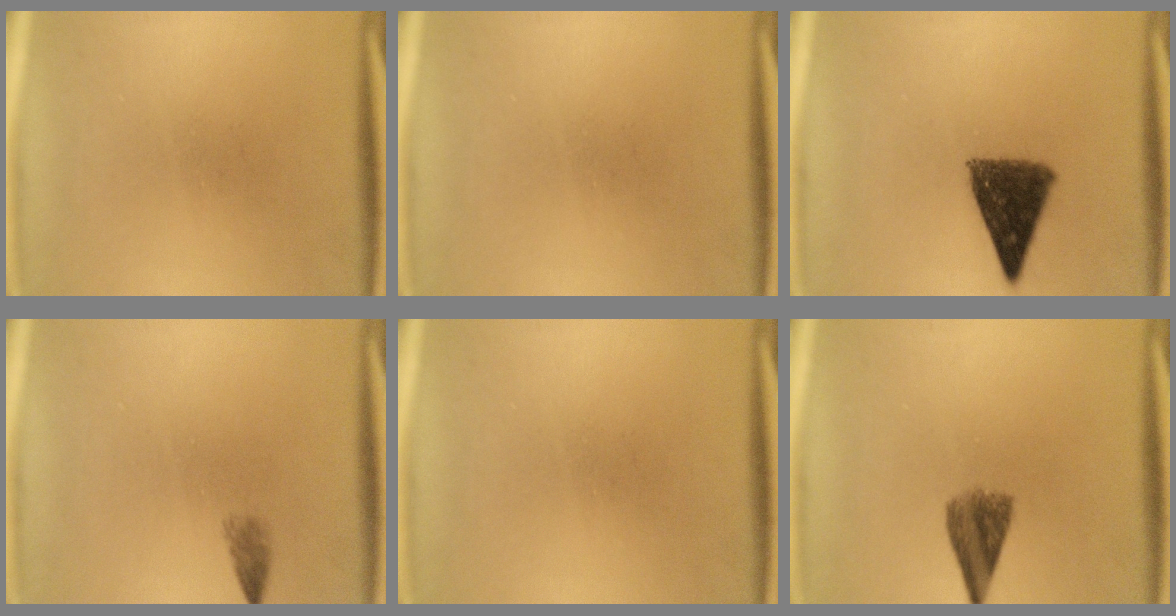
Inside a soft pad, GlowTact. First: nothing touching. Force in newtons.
{"total": 0.0}
{"total": 10.1}
{"total": 1.3}
{"total": 0.0}
{"total": 5.3}